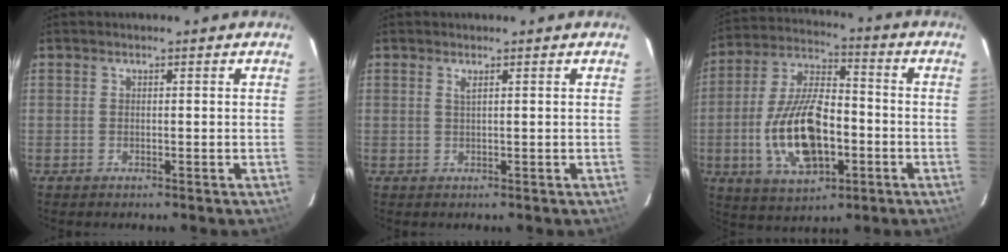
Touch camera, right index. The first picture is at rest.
{"total": 0.8, "force": [0.4, -0.1, 0.6], "torque": [-0.013, 0.000, 0.008]}
{"total": 17.2, "force": [-4.3, 8.5, 14.3], "torque": [-0.295, 0.005, -0.068]}